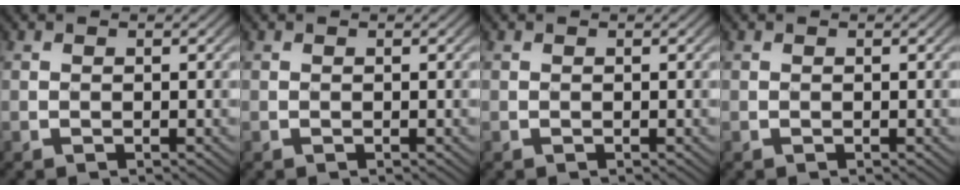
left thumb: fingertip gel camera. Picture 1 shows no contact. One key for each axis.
{"total": 0.0}
{"total": 0.0}
{"total": 0.0}